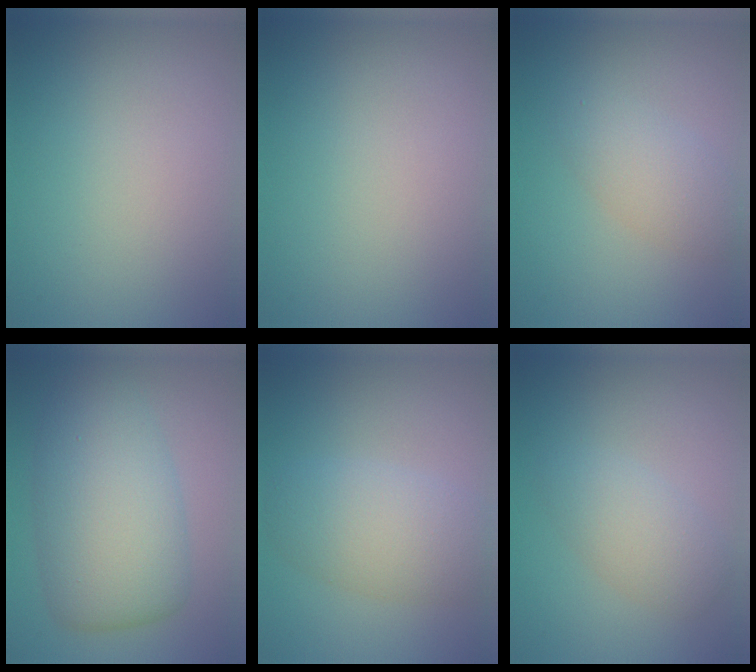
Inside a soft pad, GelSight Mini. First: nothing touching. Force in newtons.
{"total": 0.0}
{"total": 2.8, "press": 2.8, "slide": 0.1}
{"total": 7.7, "press": 7.7, "slide": 0.1}
{"total": 5.0, "press": 5.0, "slide": 0.2}
{"total": 2.9, "press": 2.9, "slide": 0.2}